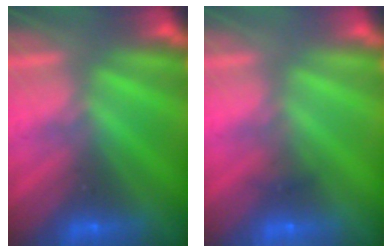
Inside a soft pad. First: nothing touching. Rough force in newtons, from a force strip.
{"total": 1.7}